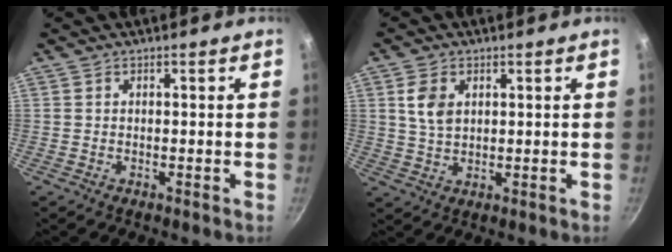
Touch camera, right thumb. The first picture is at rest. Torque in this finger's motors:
{"motor_torque": [-0.64, 0.68, 0.92, 0.24, 0.14]}